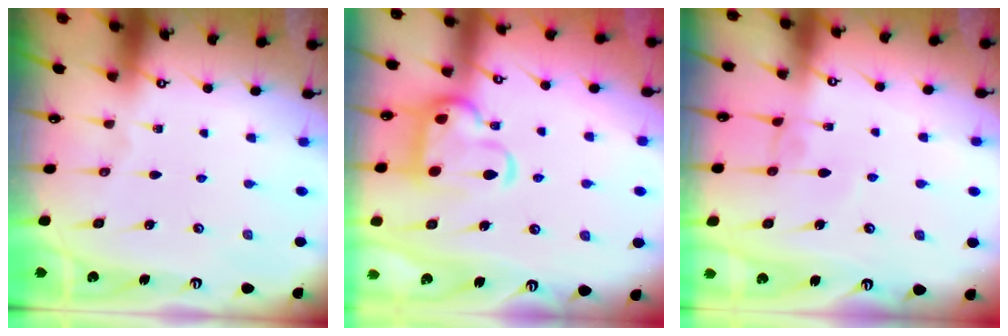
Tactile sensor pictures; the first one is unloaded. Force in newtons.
{"total": 6.0, "press": 5.9, "slide": 0.9}
{"total": 1.0, "press": 1.0, "slide": 0.2}